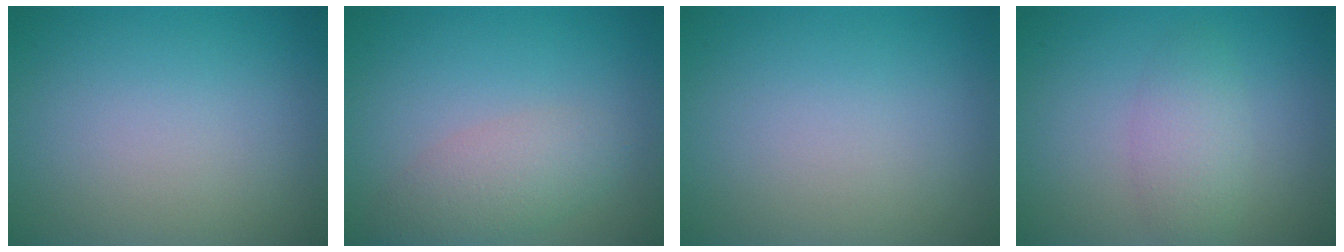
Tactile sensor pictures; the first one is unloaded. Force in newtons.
{"total": 3.2, "press": 3.2, "slide": 0.1}
{"total": 0.0}
{"total": 2.7, "press": 2.7, "slide": 0.1}